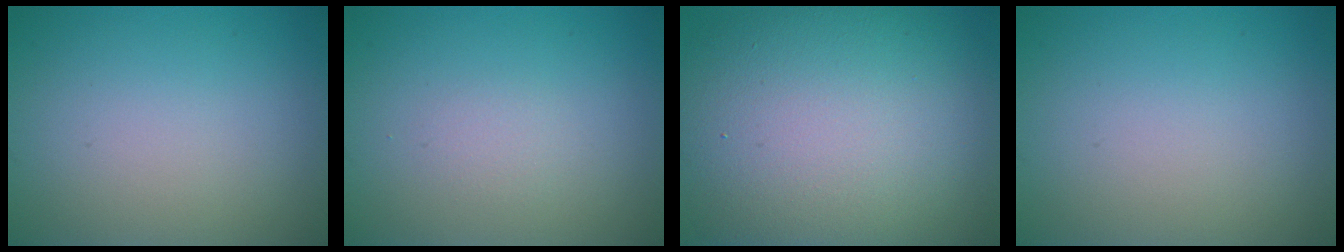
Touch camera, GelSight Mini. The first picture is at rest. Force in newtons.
{"total": 1.0, "press": 0.9, "slide": 0.1}
{"total": 15.4, "press": 15.4, "slide": 0.9}
{"total": 0.0}